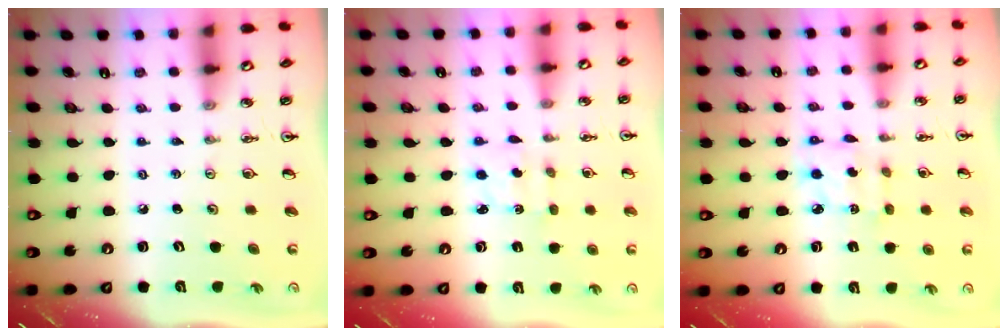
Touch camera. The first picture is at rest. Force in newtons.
{"total": 2.2, "press": 2.1, "slide": 0.6}
{"total": 4.4, "press": 4.4, "slide": 0.2}